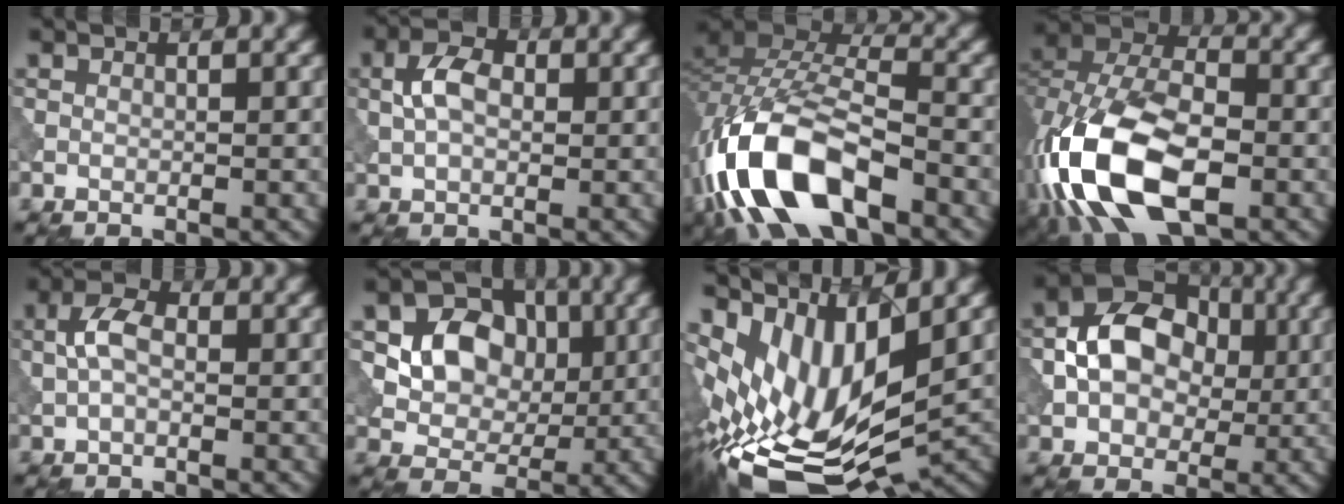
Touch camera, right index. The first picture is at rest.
{"total": 3.8, "force": [0.6, 2.5, 2.9], "torque": [-0.061, 0.006, 0.006]}
{"total": 13.1, "force": [-6.6, 6.0, 9.7], "torque": [-0.197, -0.005, -0.126]}
{"total": 15.5, "force": [-5.4, 9.0, 11.4], "torque": [-0.241, -0.024, -0.104]}
{"total": 3.4, "force": [0.2, 2.0, 2.7], "torque": [-0.062, 0.006, -0.003]}
{"total": 8.7, "force": [1.5, 7.1, 4.8], "torque": [-0.079, 0.021, 0.016]}
{"total": 13.0, "force": [0.4, 6.7, 11.2], "torque": [-0.206, -0.013, 0.030]}
{"total": 9.4, "force": [0.4, 7.0, 6.4], "torque": [-0.106, 0.013, 0.000]}